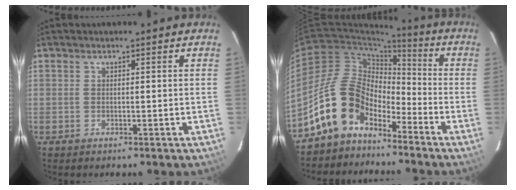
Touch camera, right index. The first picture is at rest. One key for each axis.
{"total": 12.4, "fx": -8.7, "fy": 7.0, "fz": 5.2, "tx": -0.100, "ty": 0.029, "tz": -0.161}